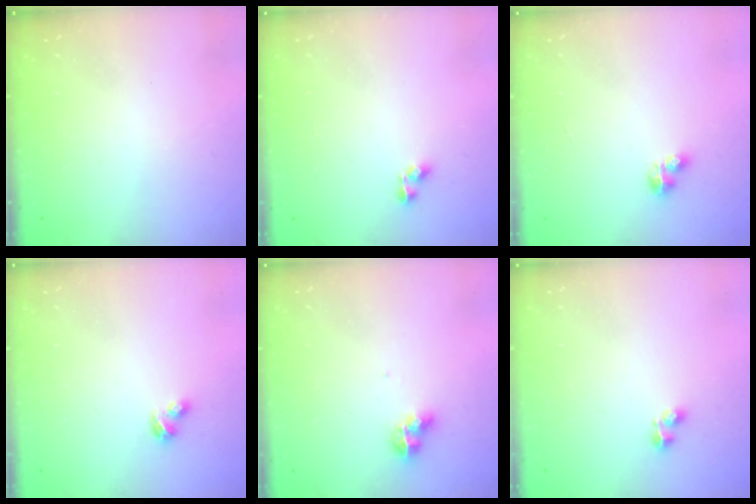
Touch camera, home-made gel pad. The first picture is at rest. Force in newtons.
{"total": 3.8, "press": 3.8, "slide": 0.6}
{"total": 3.4, "press": 3.4, "slide": 0.3}
{"total": 3.1, "press": 3.0, "slide": 0.5}
{"total": 6.1, "press": 6.1, "slide": 0.7}
{"total": 1.9, "press": 1.8, "slide": 0.5}